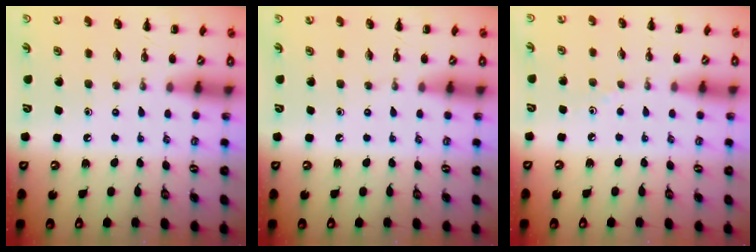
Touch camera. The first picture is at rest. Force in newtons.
{"total": 0.0}
{"total": 2.2, "press": 2.1, "slide": 0.9}